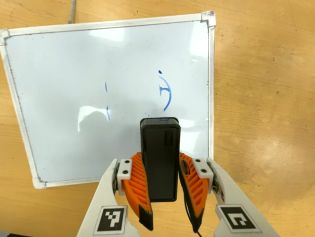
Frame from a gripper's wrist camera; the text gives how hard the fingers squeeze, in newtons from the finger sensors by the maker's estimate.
{"total": 8.7, "left": 7.7, "right": 9.7}